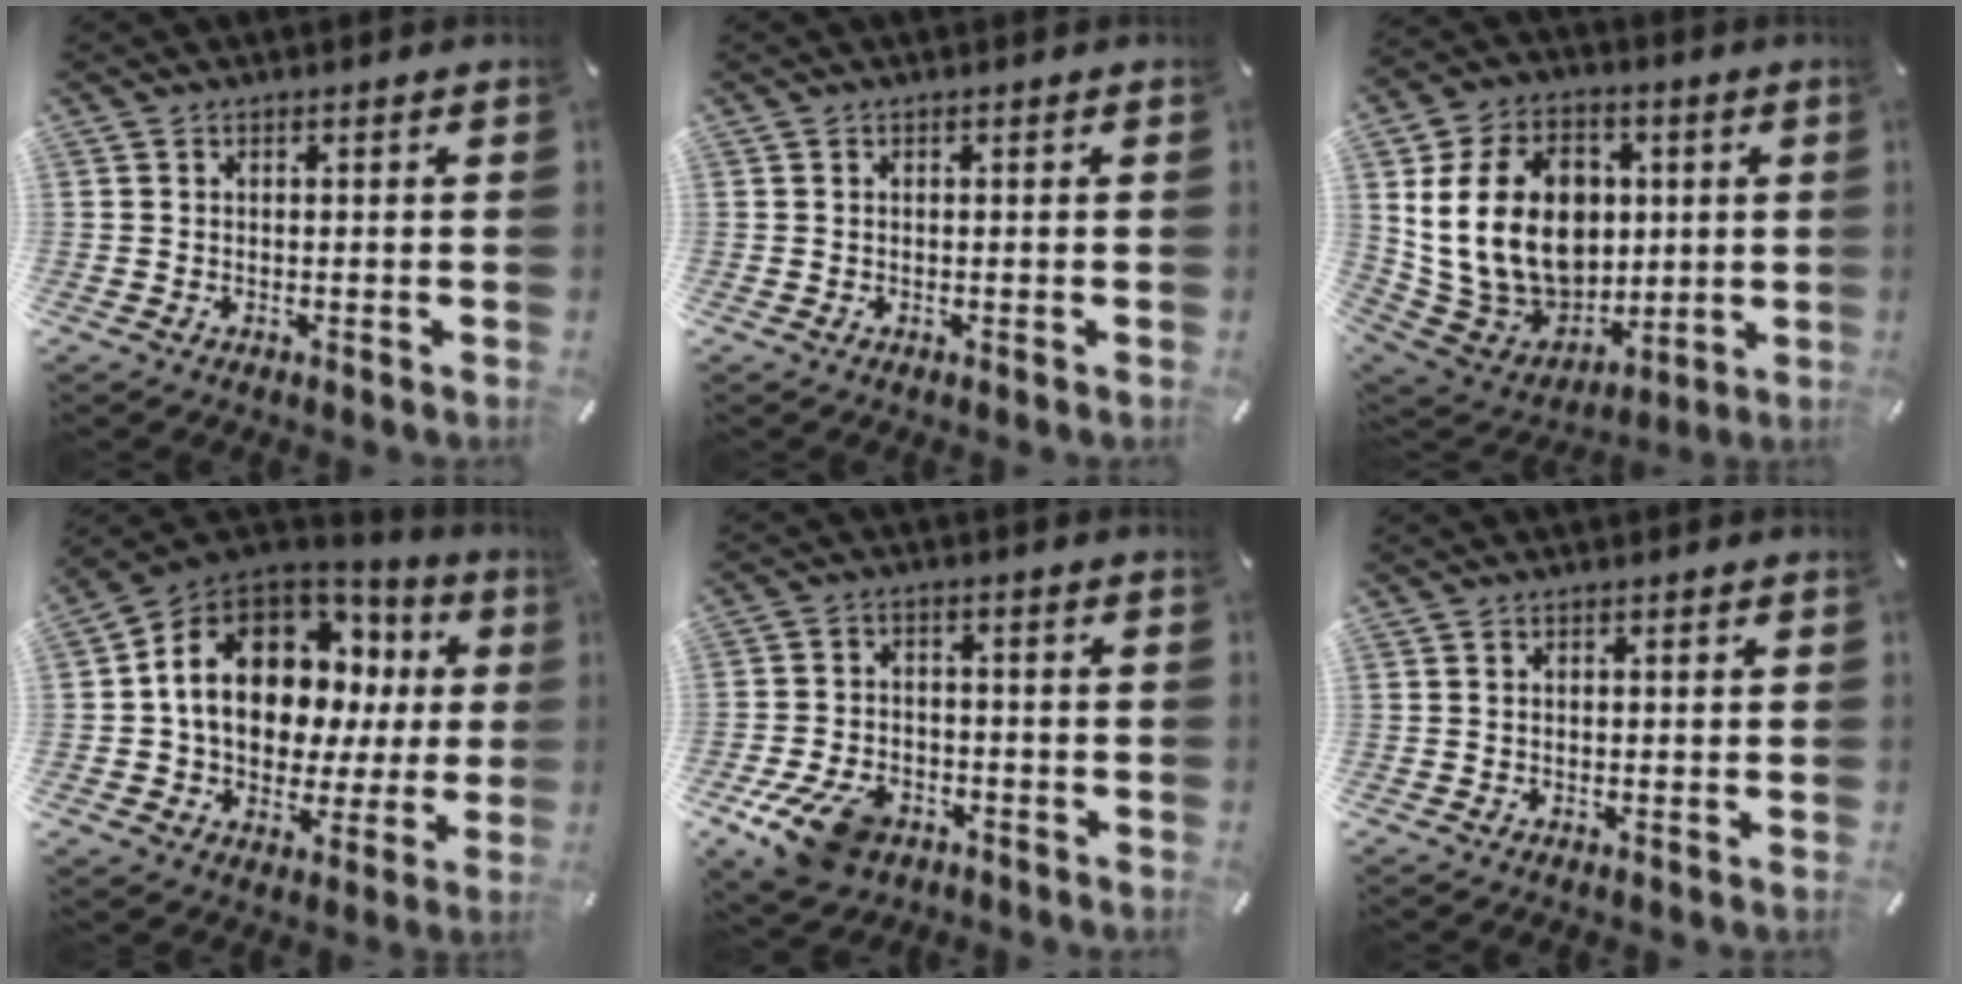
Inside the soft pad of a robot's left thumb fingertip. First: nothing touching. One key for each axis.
{"total": 0.0}
{"total": 22.7, "fx": 3.0, "fy": 17.5, "fz": 14.1, "tx": -0.274, "ty": -0.012, "tz": 0.063}
{"total": 14.9, "fx": 4.0, "fy": 11.1, "fz": 9.1, "tx": -0.159, "ty": -0.027, "tz": 0.071}
{"total": 10.9, "fx": -5.8, "fy": 7.1, "fz": 5.8, "tx": -0.114, "ty": 0.028, "tz": -0.104}
{"total": 0.7, "fx": 0.1, "fy": 0.4, "fz": 0.5, "tx": -0.010, "ty": 0.002, "tz": 0.000}